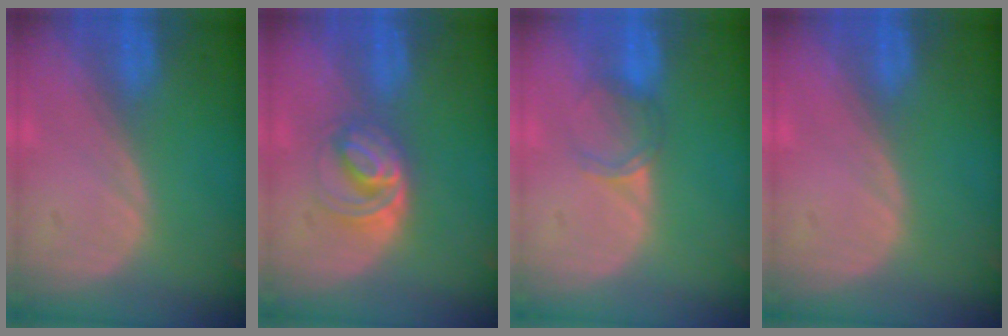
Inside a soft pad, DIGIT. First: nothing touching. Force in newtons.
{"total": 5.4, "press": 5.0, "slide": 2.1}
{"total": 2.9, "press": 2.5, "slide": 1.5}
{"total": 0.5, "press": 0.0, "slide": 0.5}